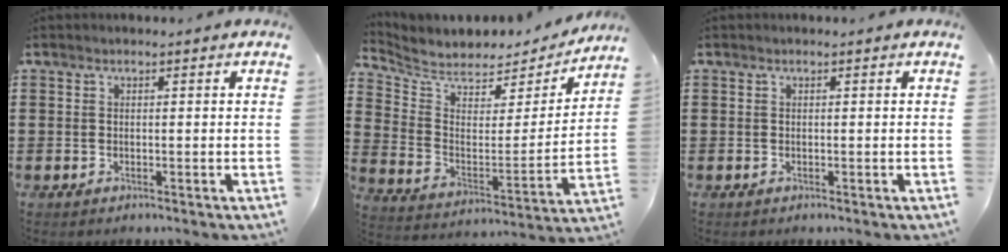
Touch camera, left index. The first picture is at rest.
{"total": 5.2, "force": [4.8, 1.9, 0.8], "torque": [-0.052, -0.042, 0.079]}
{"total": 0.0}